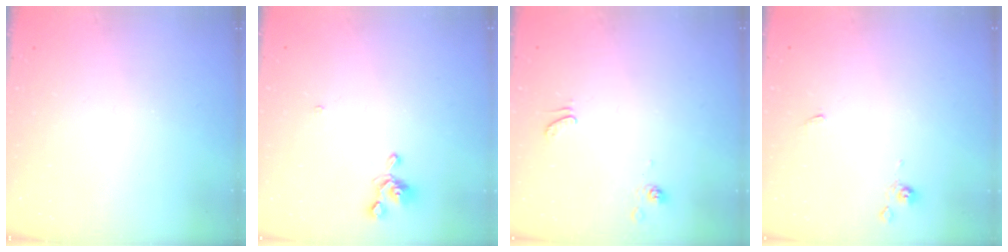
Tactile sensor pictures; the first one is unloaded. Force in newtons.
{"total": 2.4, "press": 2.3, "slide": 0.7}
{"total": 1.7, "press": 1.6, "slide": 0.6}
{"total": 0.7, "press": 0.5, "slide": 0.5}